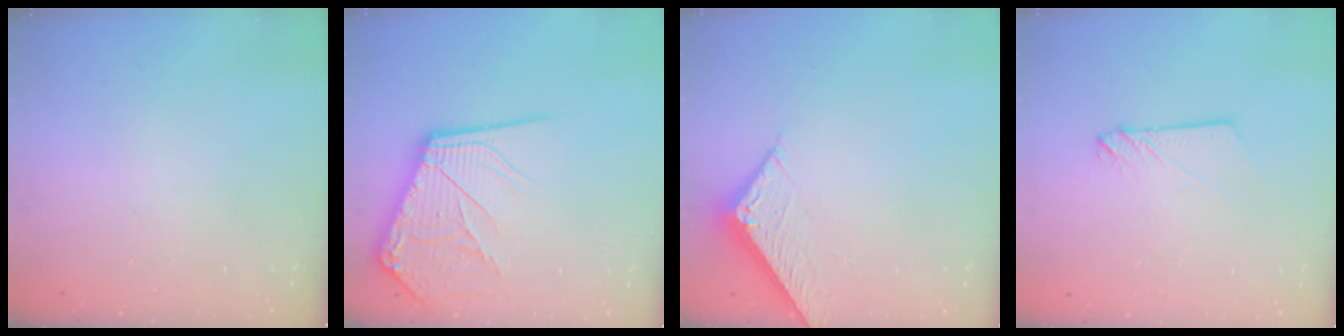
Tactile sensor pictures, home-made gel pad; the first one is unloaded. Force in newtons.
{"total": 14.8, "press": 14.7, "slide": 2.0}
{"total": 7.4, "press": 7.4, "slide": 0.2}
{"total": 2.9, "press": 2.9, "slide": 0.4}